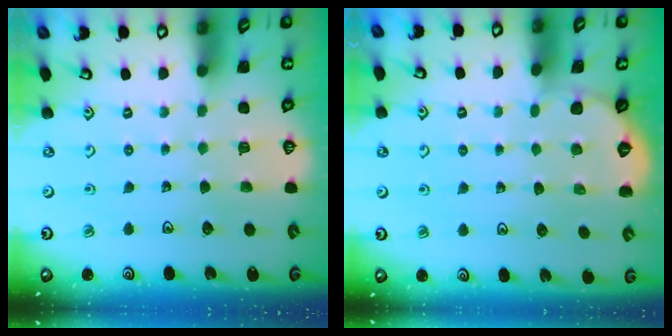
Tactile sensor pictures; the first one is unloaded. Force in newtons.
{"total": 0.0}